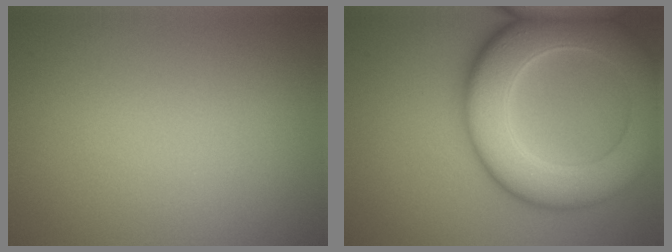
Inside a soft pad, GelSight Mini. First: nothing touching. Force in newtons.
{"total": 10.8, "press": 10.8, "slide": 0.2}